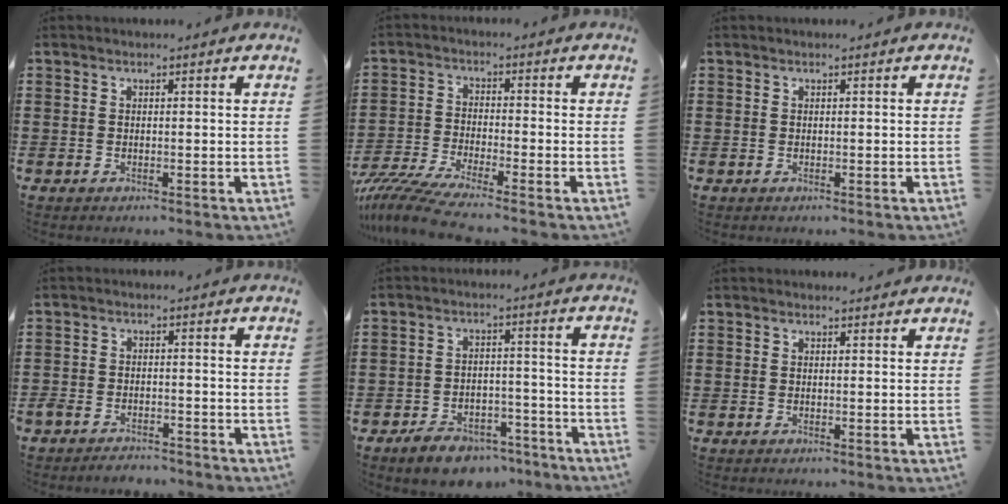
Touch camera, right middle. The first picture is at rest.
{"total": 6.0, "force": [-5.3, -0.1, 2.7], "torque": [-0.078, -0.024, -0.110]}
{"total": 0.0}
{"total": 3.0, "force": [-2.9, 0.7, 0.1], "torque": [-0.016, -0.001, -0.065]}
{"total": 5.6, "force": [-5.1, 1.9, 1.5], "torque": [-0.029, 0.012, -0.101]}
{"total": 0.7, "force": [0.7, 0.0, 0.2], "torque": [0.003, -0.003, 0.012]}